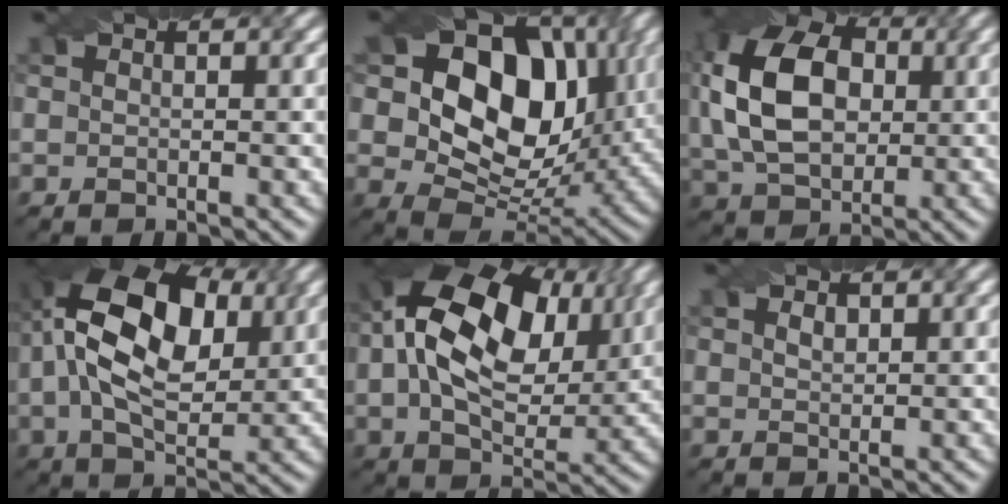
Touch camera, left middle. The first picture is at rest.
{"total": 13.7, "force": [3.3, 9.5, 9.2], "torque": [-0.154, 0.001, 0.058]}
{"total": 12.1, "force": [1.5, 8.2, 8.7], "torque": [-0.200, 0.014, 0.025]}
{"total": 16.3, "force": [4.3, 10.1, 12.1], "torque": [-0.198, 0.040, 0.066]}
{"total": 15.9, "force": [4.1, 10.0, 11.7], "torque": [-0.199, 0.035, 0.074]}
{"total": 0.9, "force": [0.5, 0.5, 0.5], "torque": [-0.010, 0.002, 0.012]}